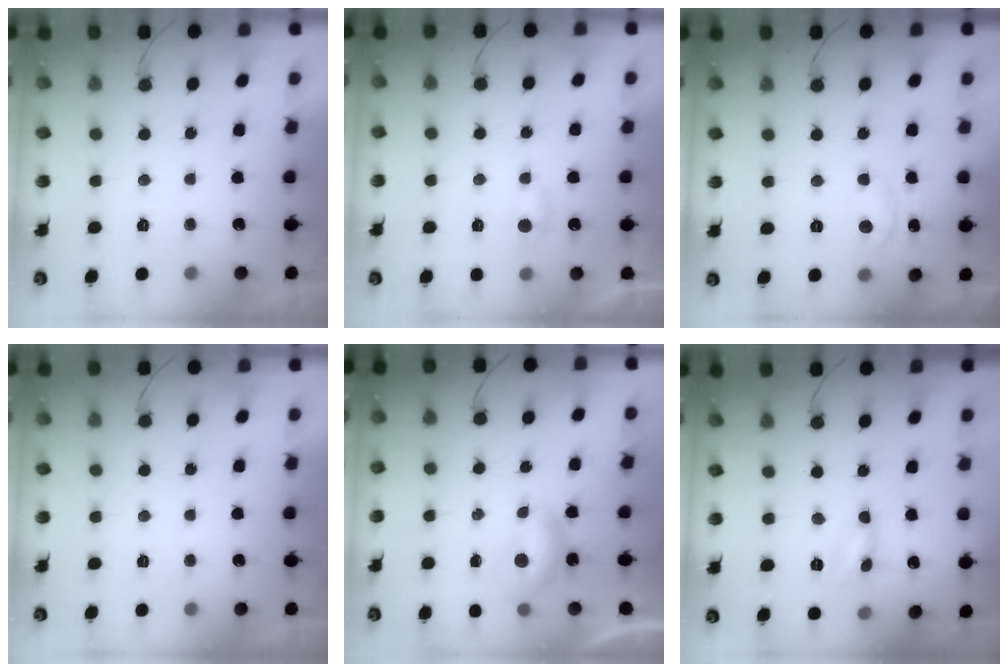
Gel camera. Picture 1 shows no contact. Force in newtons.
{"total": 4.2, "press": 4.1, "slide": 0.4}
{"total": 3.7, "press": 3.7, "slide": 0.3}
{"total": 0.0}
{"total": 4.3, "press": 4.3, "slide": 0.5}
{"total": 1.6, "press": 1.6, "slide": 0.1}